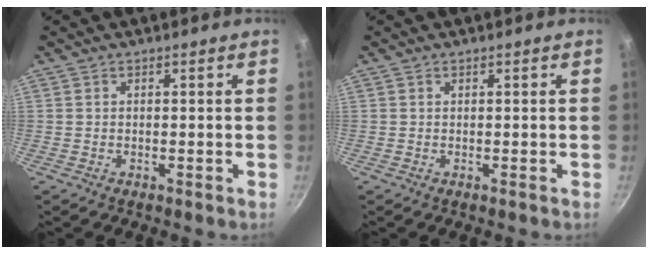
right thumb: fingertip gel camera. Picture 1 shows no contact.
{"total": 0.0}